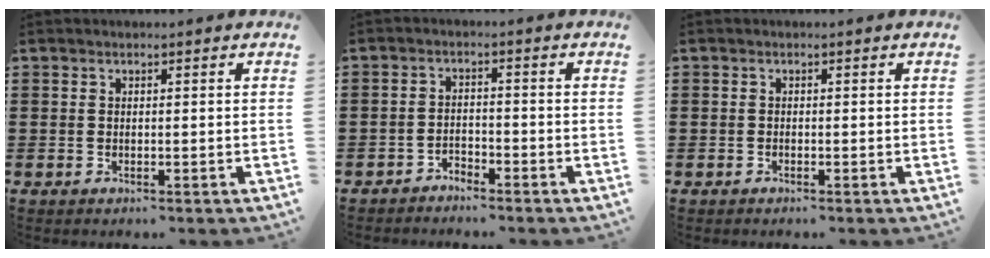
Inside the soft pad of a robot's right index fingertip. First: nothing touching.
{"total": 2.1, "force": [-2.1, 0.4, -0.1], "torque": [-0.007, 0.004, -0.045]}
{"total": 0.6, "force": [-0.4, 0.5, 0.1], "torque": [-0.001, 0.004, -0.009]}